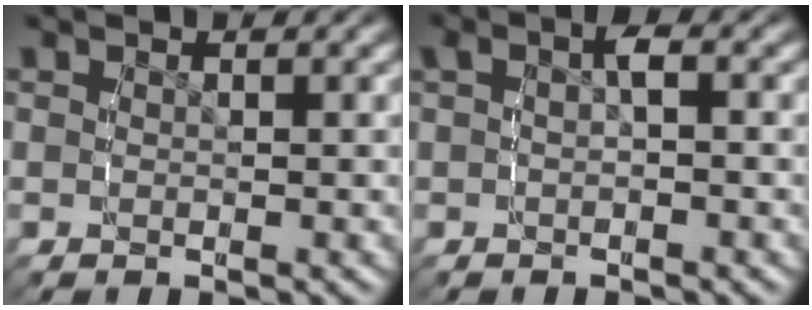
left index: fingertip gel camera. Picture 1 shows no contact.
{"total": 1.8, "force": [0.1, 0.9, 1.6], "torque": [-0.025, 0.002, 0.006]}